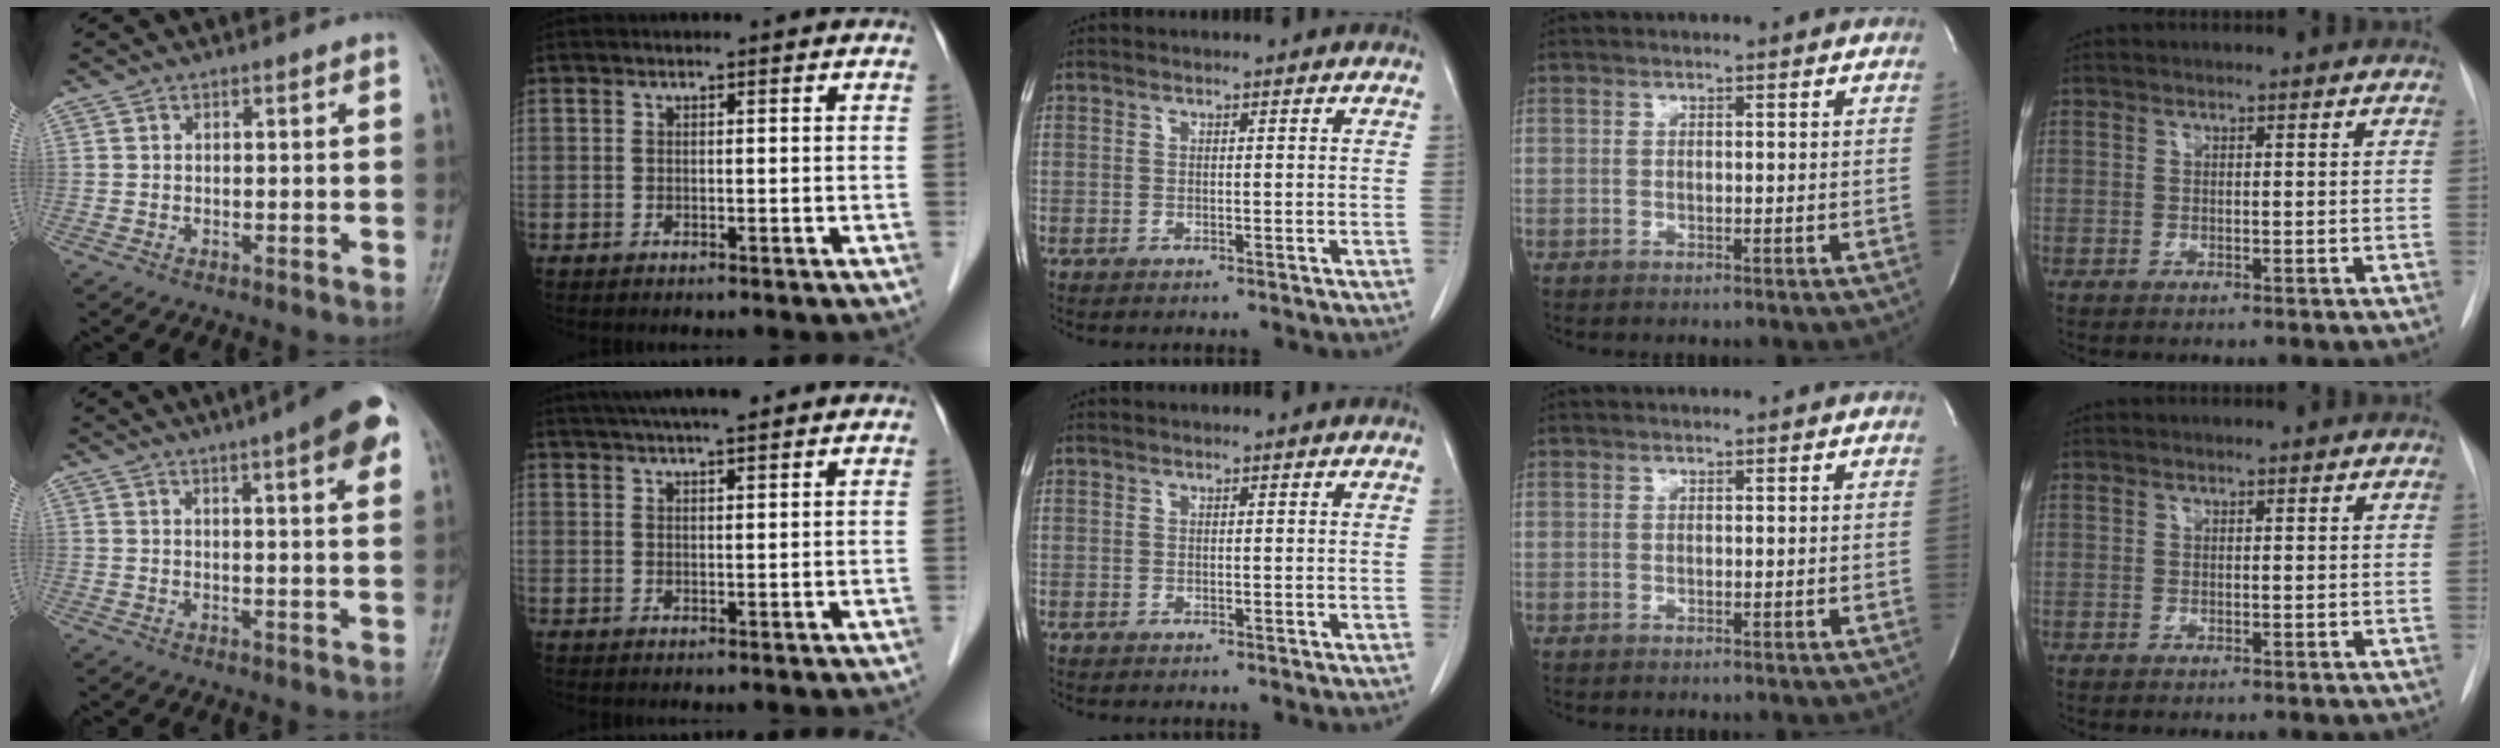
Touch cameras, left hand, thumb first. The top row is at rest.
{"thumb": {"total": 11.0, "force": [5.9, 2.0, 9.0], "torque": [-0.104, -0.007, 0.070]}, "index": {"total": 9.7, "force": [8.2, 1.1, 5.1], "torque": [-0.078, 0.033, 0.116]}}